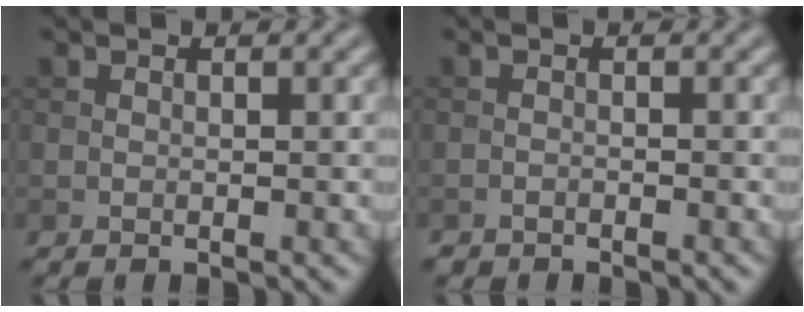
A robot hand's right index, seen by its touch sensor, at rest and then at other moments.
{"total": 0.9, "force": [-0.9, 0.2, 0.0], "torque": [0.003, -0.004, -0.018]}